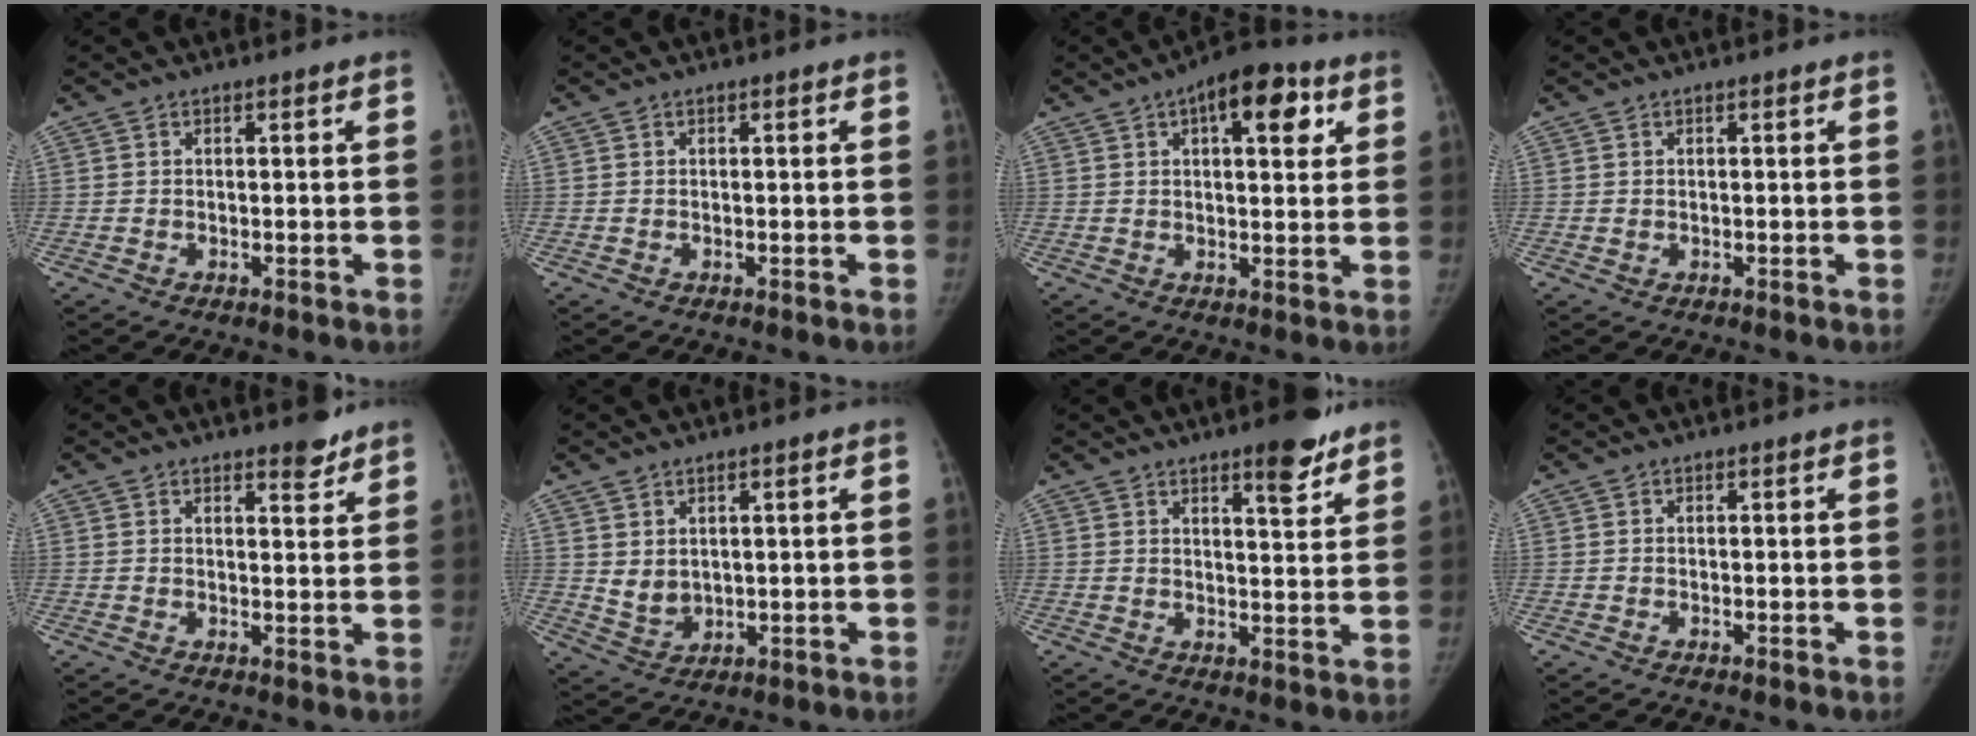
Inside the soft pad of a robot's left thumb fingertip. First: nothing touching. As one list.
[{"total": 0.0}, {"total": 11.5, "force": [4.9, 5.1, 9.1], "torque": [-0.097, 0.000, 0.063]}, {"total": 0.7, "force": [0.3, 0.5, 0.4], "torque": [-0.005, -0.002, 0.006]}, {"total": 3.5, "force": [2.9, 1.2, 1.7], "torque": [-0.009, -0.021, 0.039]}, {"total": 4.4, "force": [1.7, 3.0, 2.7], "torque": [-0.037, -0.021, 0.043]}, {"total": 7.3, "force": [5.1, 1.8, 4.9], "torque": [-0.053, -0.033, 0.070]}, {"total": 0.0}]